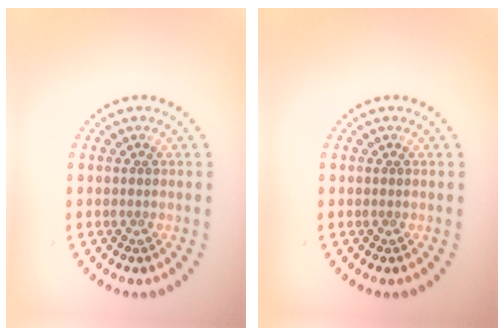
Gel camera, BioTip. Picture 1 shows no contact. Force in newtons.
{"total": 0.0}